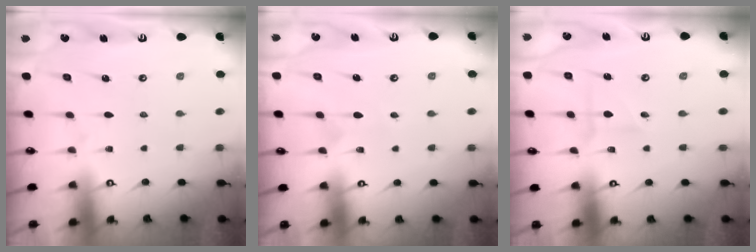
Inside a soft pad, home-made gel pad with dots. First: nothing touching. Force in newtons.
{"total": 4.3, "press": 4.2, "slide": 0.7}
{"total": 1.6, "press": 1.4, "slide": 0.9}